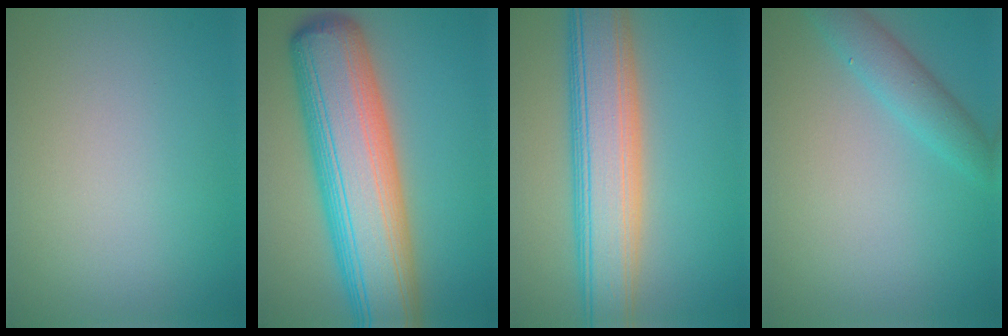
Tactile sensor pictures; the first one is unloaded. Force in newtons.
{"total": 13.4, "press": 13.4, "slide": 0.4}
{"total": 9.1, "press": 9.0, "slide": 0.6}
{"total": 2.9, "press": 2.9, "slide": 0.2}